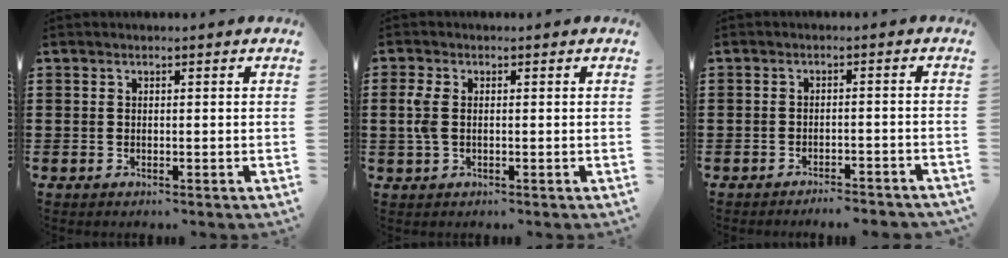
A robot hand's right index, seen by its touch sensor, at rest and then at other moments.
{"total": 3.3, "force": [0.0, 1.8, 2.8], "torque": [-0.077, -0.001, -0.007]}
{"total": 2.4, "force": [-2.3, -0.1, 0.3], "torque": [-0.010, 0.000, -0.050]}